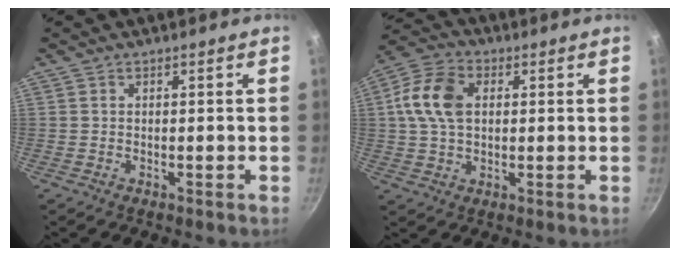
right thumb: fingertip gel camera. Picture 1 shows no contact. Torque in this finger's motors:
{"motor_torque": [0.16, 0.21, 0.07, -0.03, 0.06]}